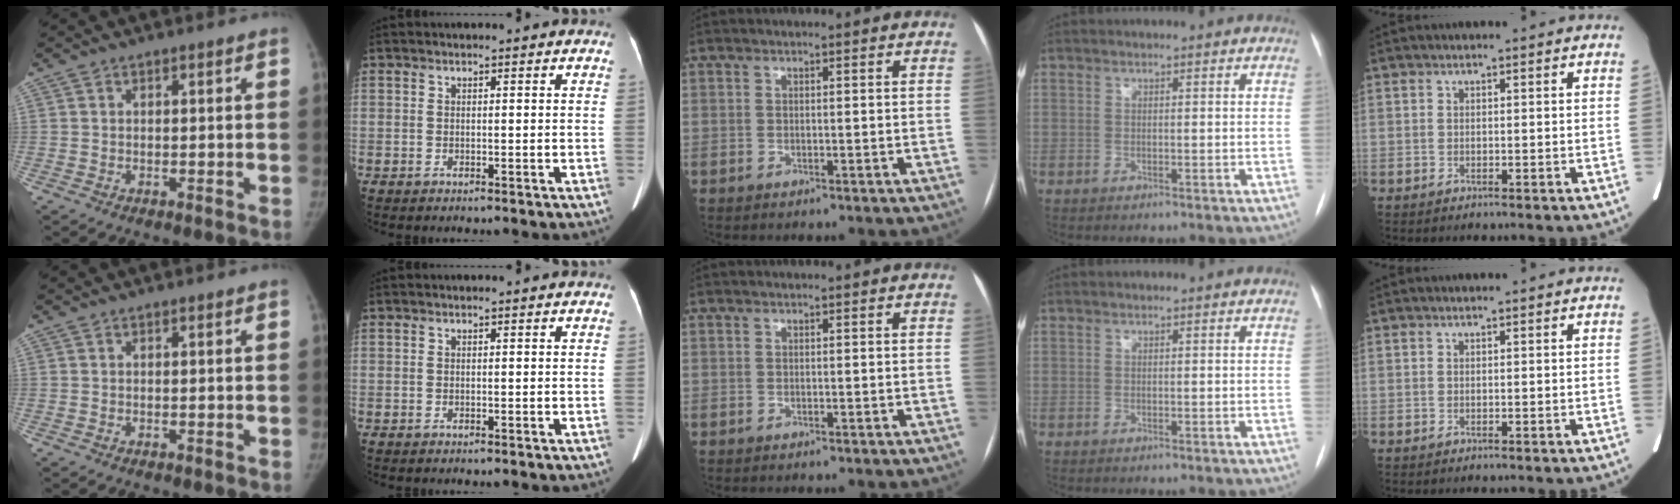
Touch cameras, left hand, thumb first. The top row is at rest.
{}